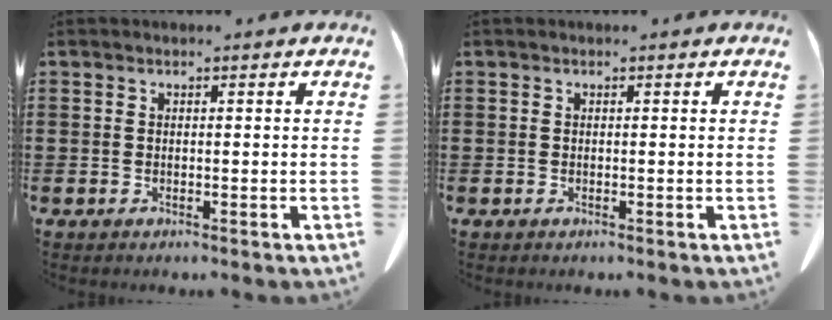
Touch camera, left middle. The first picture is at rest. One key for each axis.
{"total": 0.0}